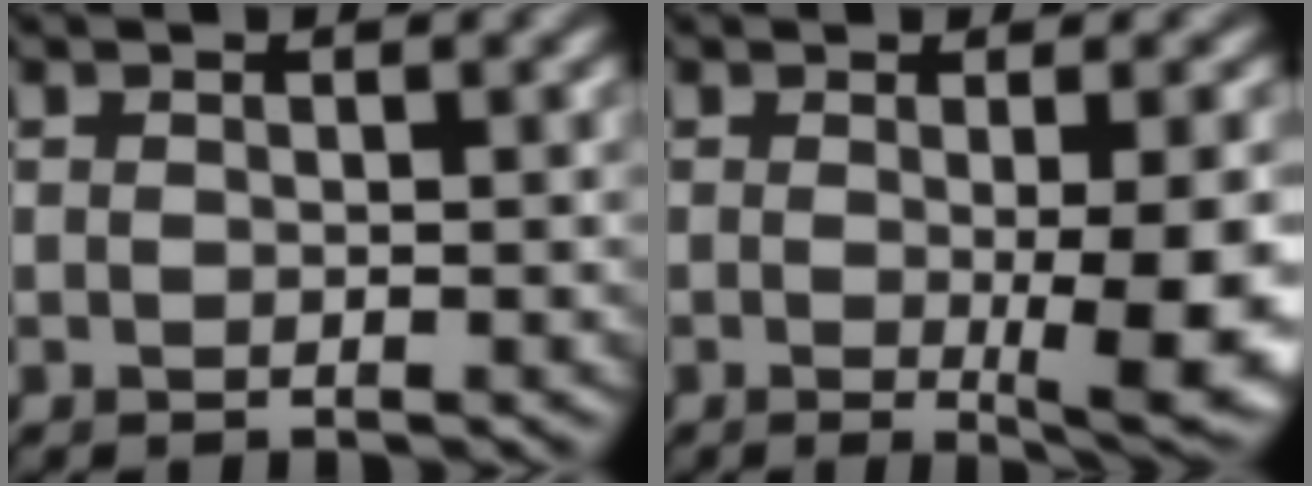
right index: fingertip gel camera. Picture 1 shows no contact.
{"total": 7.7, "force": [-1.0, 1.5, 7.5], "torque": [-0.096, -0.016, -0.007]}